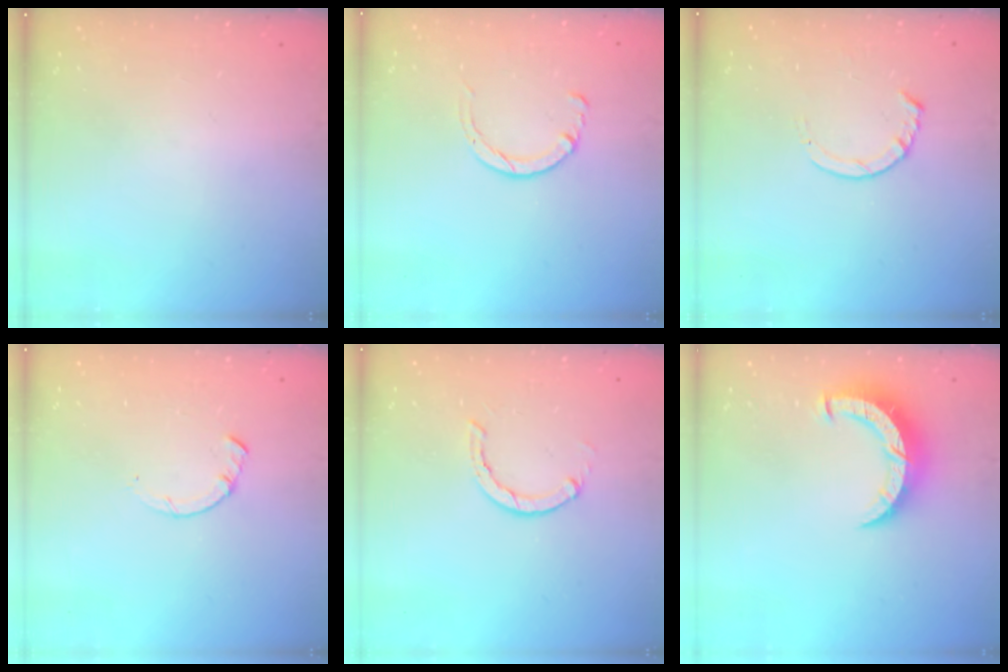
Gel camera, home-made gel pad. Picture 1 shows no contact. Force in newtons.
{"total": 2.9, "press": 2.8, "slide": 0.4}
{"total": 4.6, "press": 4.6, "slide": 0.5}
{"total": 1.4, "press": 1.4, "slide": 0.2}
{"total": 2.8, "press": 2.7, "slide": 0.4}
{"total": 8.4, "press": 8.3, "slide": 1.0}